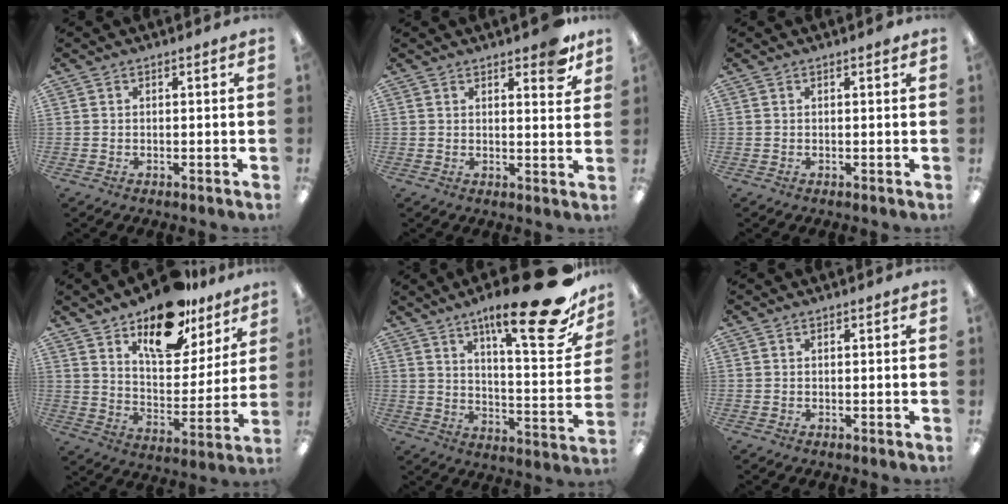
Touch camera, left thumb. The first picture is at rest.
{"total": 5.7, "force": [4.3, 2.1, 3.1], "torque": [-0.024, -0.027, 0.070]}
{"total": 0.5, "force": [0.4, 0.1, 0.3], "torque": [0.000, -0.001, 0.005]}
{"total": 16.4, "force": [12.6, 7.2, 7.8], "torque": [-0.123, -0.076, 0.221]}
{"total": 22.9, "force": [15.0, 5.6, 16.5], "torque": [-0.244, -0.099, 0.234]}
{"total": 0.0}